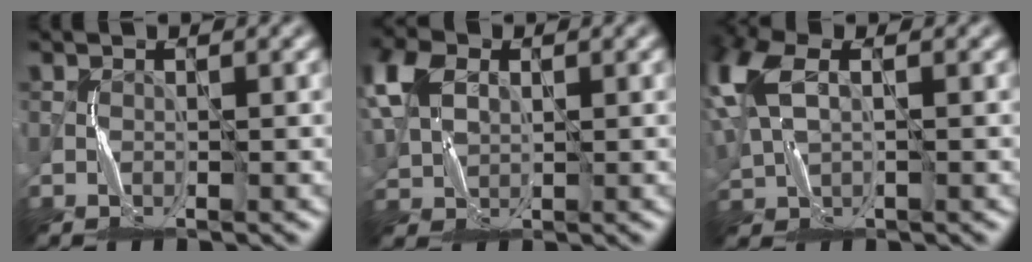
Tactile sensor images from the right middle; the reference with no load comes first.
{"total": 5.1, "force": [2.3, 3.5, 2.8], "torque": [-0.083, 0.015, 0.046]}
{"total": 6.7, "force": [2.6, 4.0, 4.8], "torque": [-0.139, 0.009, 0.055]}